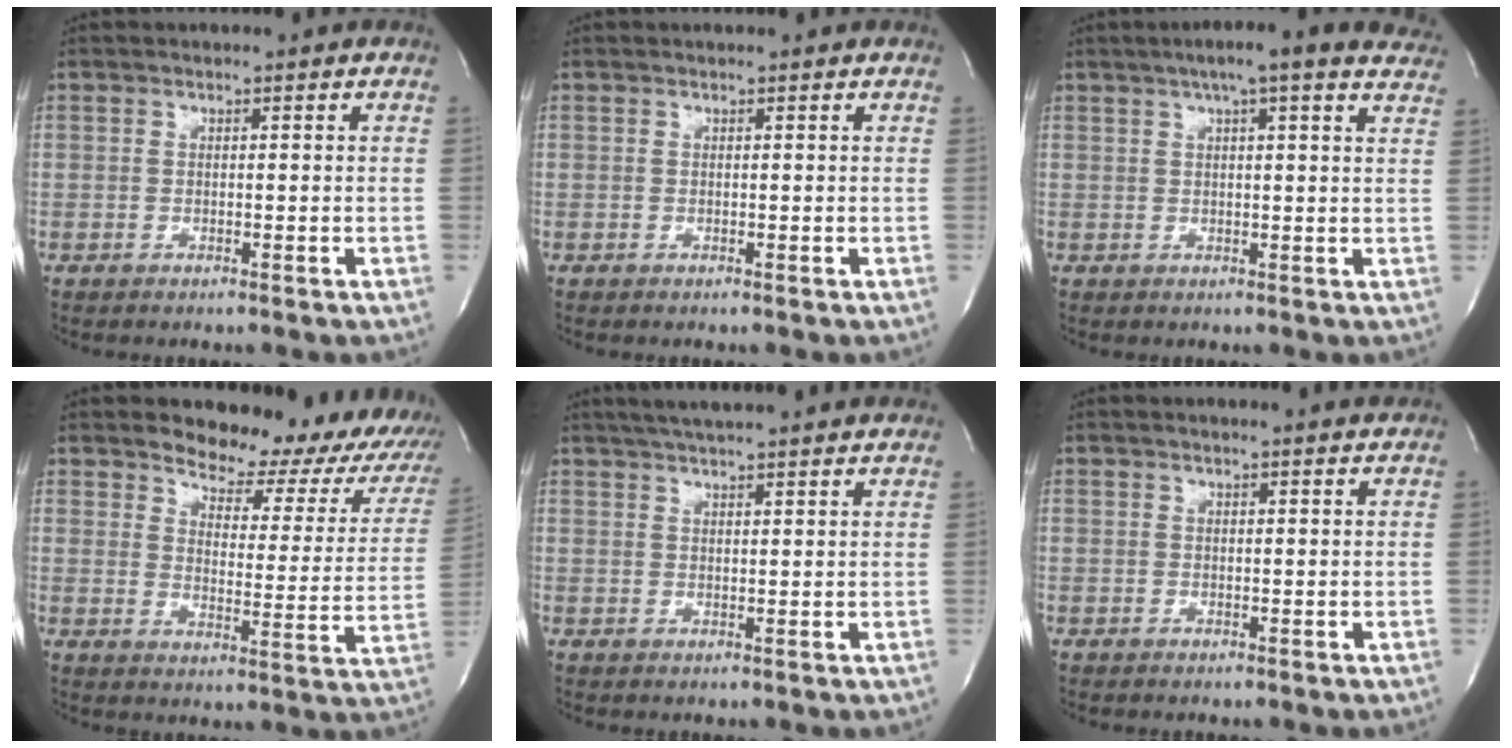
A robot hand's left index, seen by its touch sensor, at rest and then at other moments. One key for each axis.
{"total": 0.5, "fx": 0.5, "fy": -0.1, "fz": 0.2, "tx": -0.006, "ty": -0.001, "tz": 0.005}
{"total": 14.3, "fx": 11.4, "fy": 1.6, "fz": 8.5, "tx": -0.122, "ty": 0.029, "tz": 0.132}
{"total": 15.8, "fx": 12.8, "fy": 5.7, "fz": 7.2, "tx": -0.062, "ty": -0.029, "tz": 0.134}
{"total": 11.7, "fx": 10.3, "fy": 0.3, "fz": 5.5, "tx": -0.092, "ty": 0.025, "tz": 0.134}
{"total": 3.5, "fx": 3.2, "fy": -0.3, "fz": 1.2, "tx": -0.021, "ty": -0.001, "tz": 0.032}